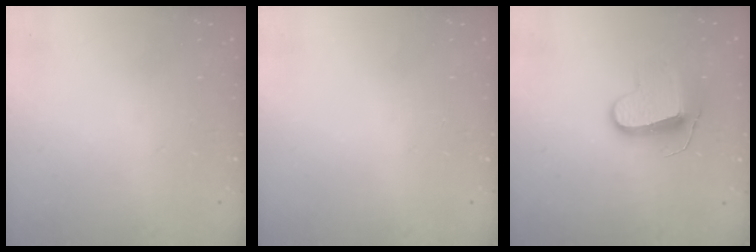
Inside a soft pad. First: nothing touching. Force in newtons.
{"total": 0.0}
{"total": 9.9, "press": 9.9, "slide": 0.2}